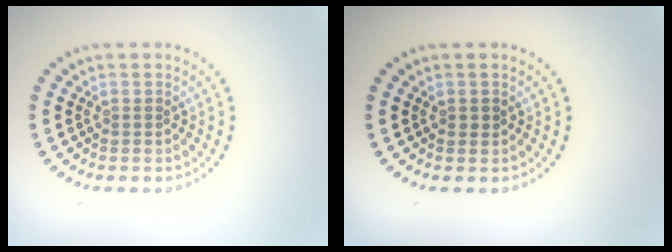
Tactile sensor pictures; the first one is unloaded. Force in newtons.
{"total": 0.8, "press": 0.8, "slide": 0.1}